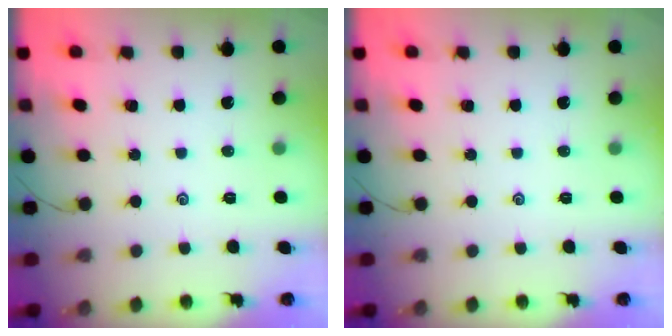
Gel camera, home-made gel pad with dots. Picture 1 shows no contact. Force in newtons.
{"total": 0.0}